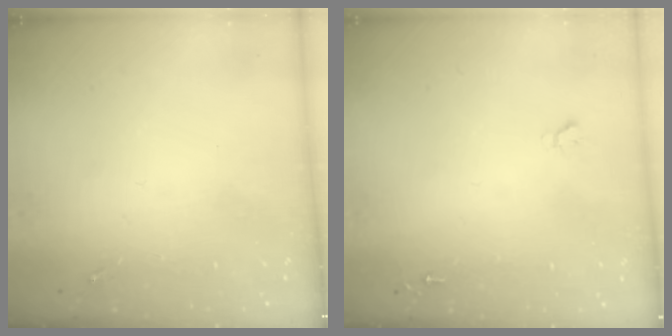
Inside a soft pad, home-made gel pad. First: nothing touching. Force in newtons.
{"total": 1.6, "press": 1.6, "slide": 0.2}